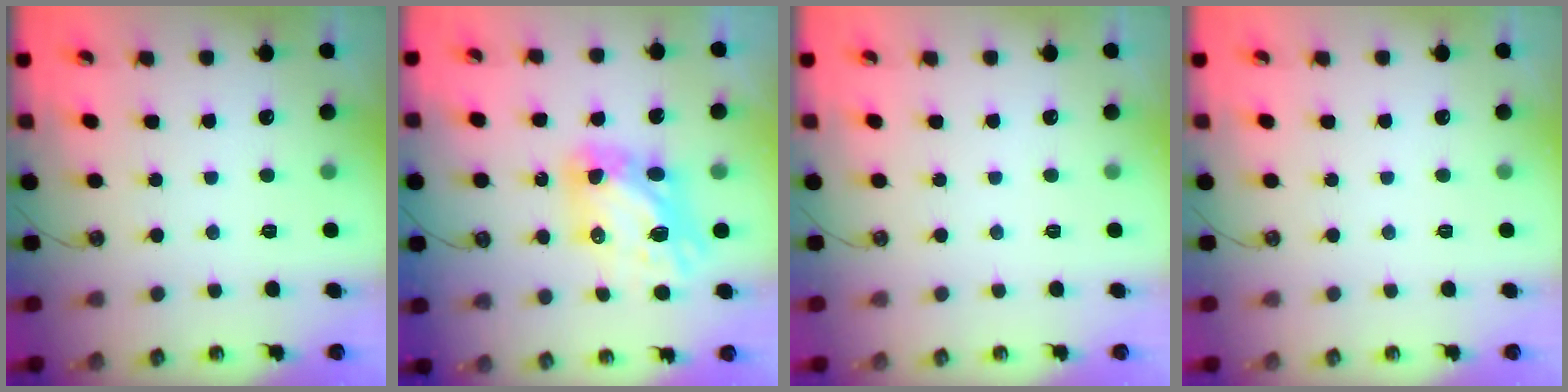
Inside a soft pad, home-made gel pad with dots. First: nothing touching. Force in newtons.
{"total": 10.4, "press": 10.3, "slide": 0.9}
{"total": 0.0}
{"total": 0.0}